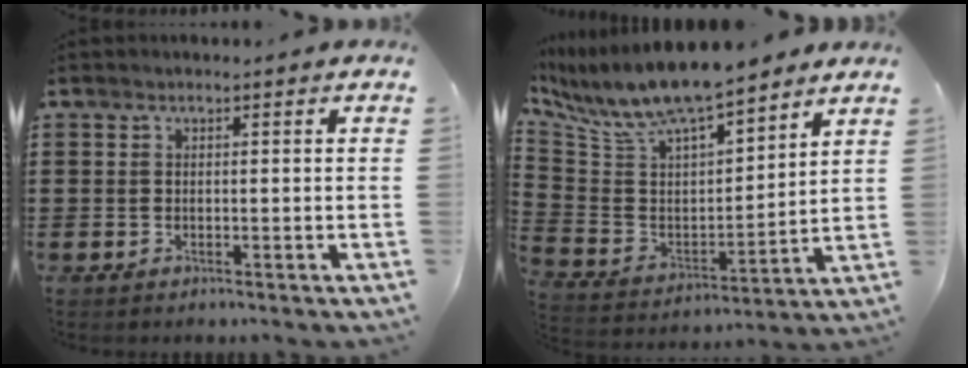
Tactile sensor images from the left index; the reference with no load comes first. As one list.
[{"total": 8.7, "force": [7.9, 1.7, 3.2], "torque": [-0.100, -0.053, 0.136]}]